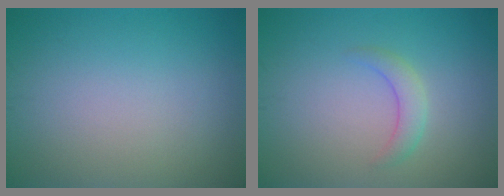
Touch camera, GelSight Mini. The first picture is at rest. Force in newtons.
{"total": 1.9, "press": 1.9, "slide": 0.1}